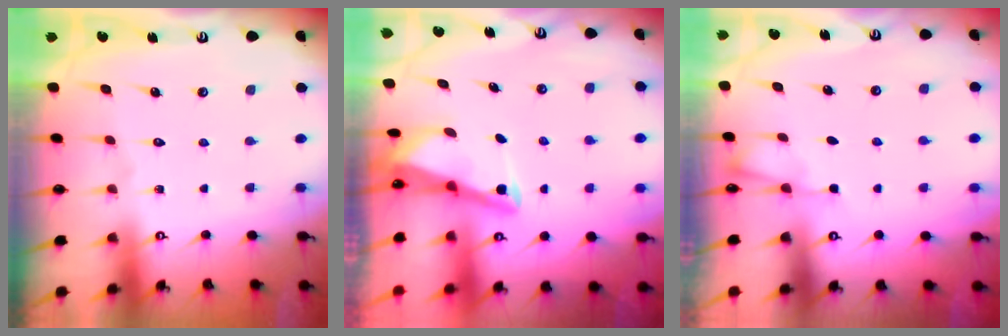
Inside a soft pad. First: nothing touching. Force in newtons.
{"total": 3.0, "press": 3.0, "slide": 0.4}
{"total": 2.4, "press": 2.4, "slide": 0.4}